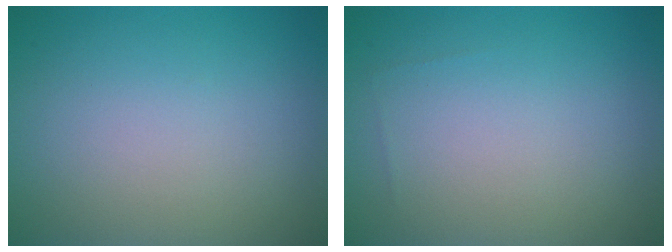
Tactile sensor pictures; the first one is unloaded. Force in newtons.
{"total": 0.0}